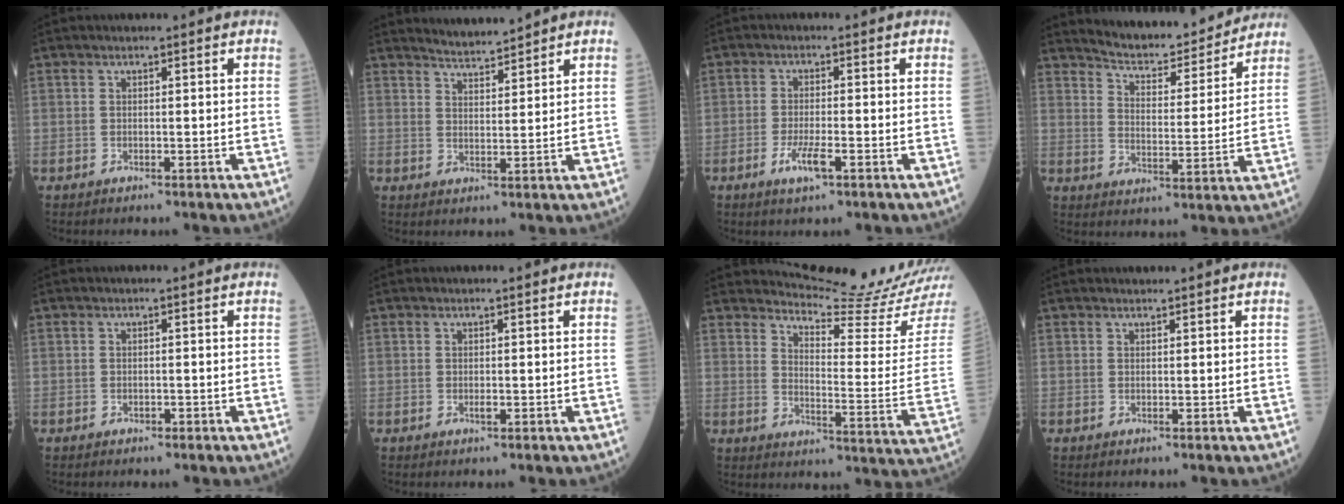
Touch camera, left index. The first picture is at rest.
{"total": 4.0, "force": [4.0, -0.1, 0.3], "torque": [-0.013, 0.004, 0.072]}
{"total": 3.9, "force": [-1.9, 0.7, 3.3], "torque": [-0.073, -0.005, -0.035]}
{"total": 13.0, "force": [12.5, 2.0, 3.2], "torque": [-0.048, -0.008, 0.179]}
{"total": 0.5, "force": [-0.3, 0.3, 0.2], "torque": [-0.005, 0.001, -0.006]}
{"total": 0.6, "force": [0.1, 0.2, 0.5], "torque": [-0.010, 0.000, 0.000]}
{"total": 13.8, "force": [13.4, -3.0, 1.0], "torque": [-0.023, -0.120, 0.175]}
{"total": 0.7, "force": [0.7, 0.0, 0.0], "torque": [-0.009, 0.003, 0.014]}